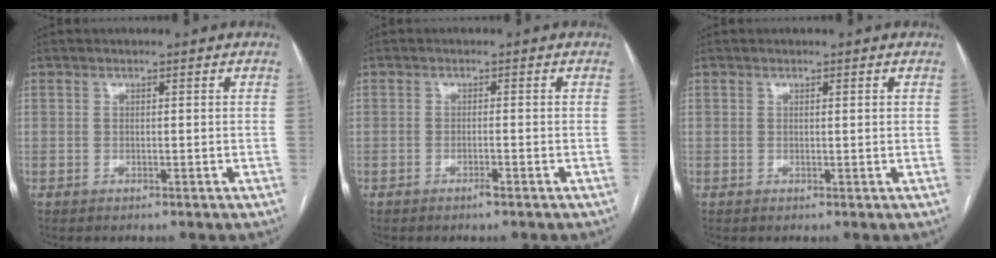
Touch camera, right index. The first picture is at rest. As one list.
[{"total": 1.3, "force": [-0.9, -0.1, 1.0], "torque": [-0.021, -0.002, -0.016]}, {"total": 0.6, "force": [0.3, 0.0, 0.5], "torque": [-0.010, 0.001, 0.003]}]